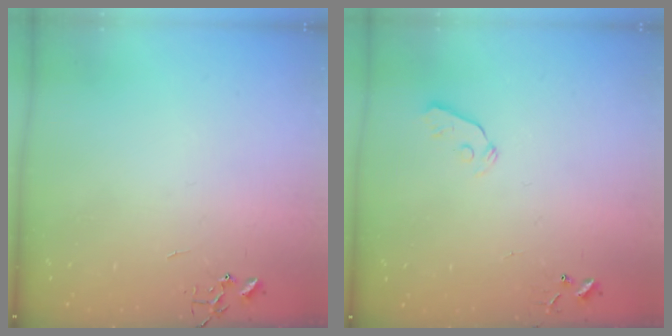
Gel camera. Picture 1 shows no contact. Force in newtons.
{"total": 3.3, "press": 3.2, "slide": 0.7}